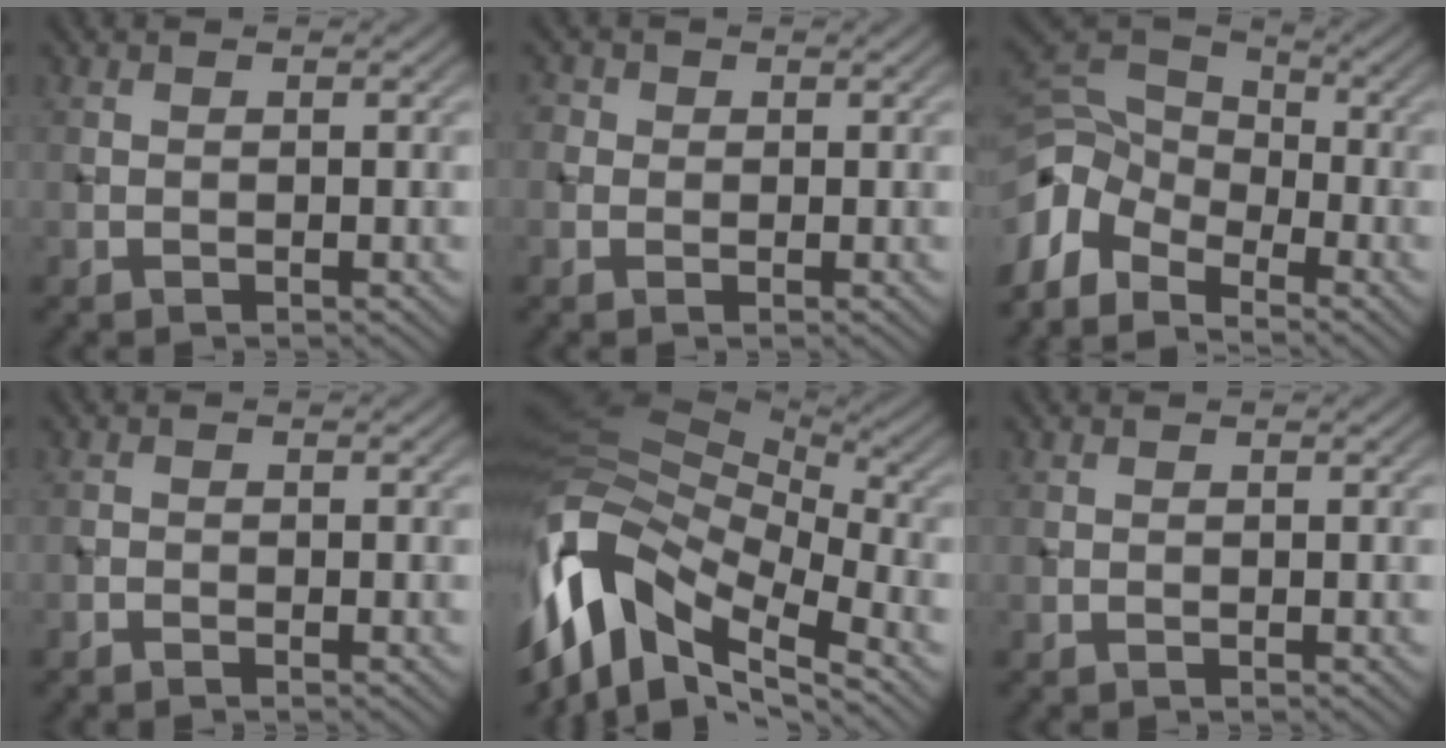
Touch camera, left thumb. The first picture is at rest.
{"total": 1.7, "force": [0.3, 1.6, 0.5], "torque": [-0.013, 0.003, -0.004]}
{"total": 9.5, "force": [-5.3, 5.1, 6.0], "torque": [-0.149, -0.015, -0.124]}
{"total": 0.8, "force": [-0.7, 0.1, 0.2], "torque": [-0.002, -0.001, -0.016]}
{"total": 15.3, "force": [-6.4, 7.4, 11.7], "torque": [-0.268, 0.000, -0.127]}
{"total": 0.0}